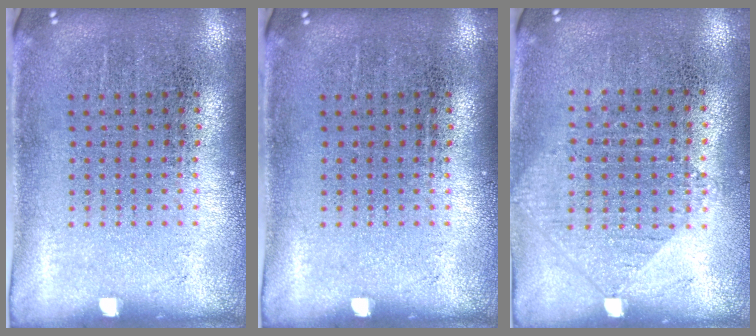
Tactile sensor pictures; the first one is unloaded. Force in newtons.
{"total": 0.0}
{"total": 1.0, "press": 0.9, "slide": 0.3}